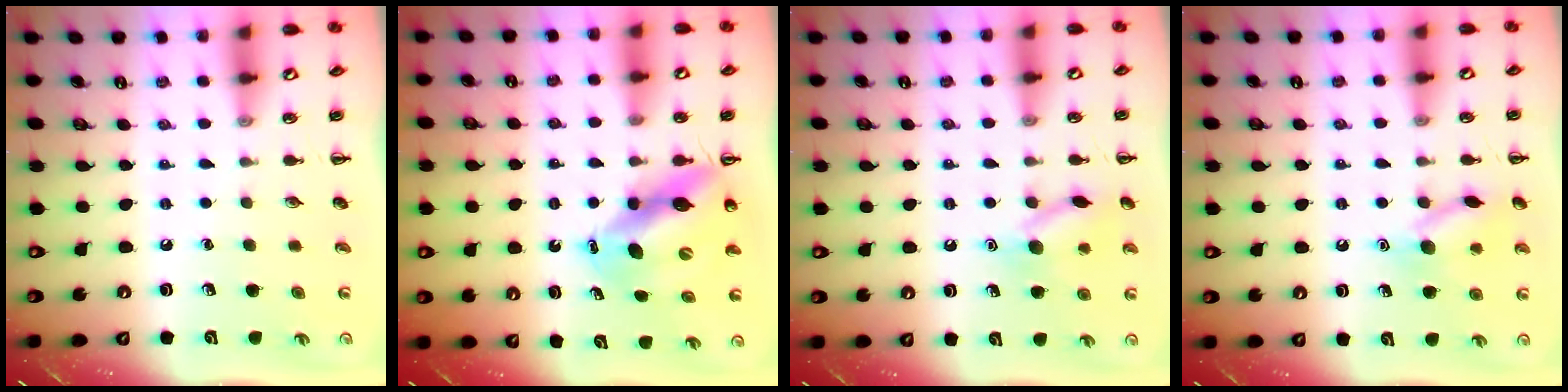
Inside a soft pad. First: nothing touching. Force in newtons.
{"total": 11.1, "press": 10.7, "slide": 3.0}
{"total": 10.9, "press": 10.8, "slide": 0.6}
{"total": 10.9, "press": 10.8, "slide": 0.6}